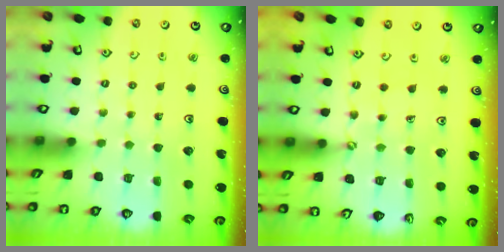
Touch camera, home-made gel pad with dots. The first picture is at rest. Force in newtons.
{"total": 0.7, "press": 0.7, "slide": 0.0}